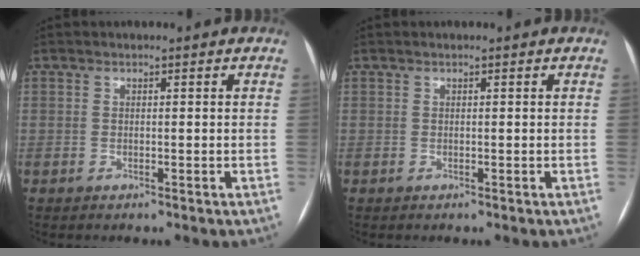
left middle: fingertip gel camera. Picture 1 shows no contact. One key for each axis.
{"total": 0.0}